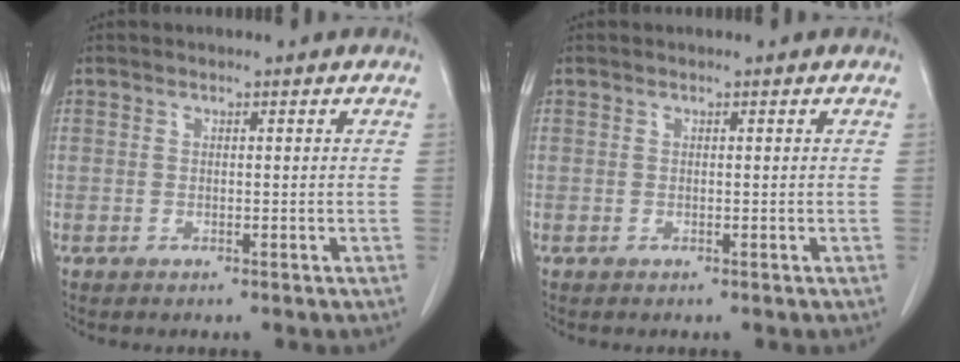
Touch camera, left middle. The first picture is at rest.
{"total": 0.0}